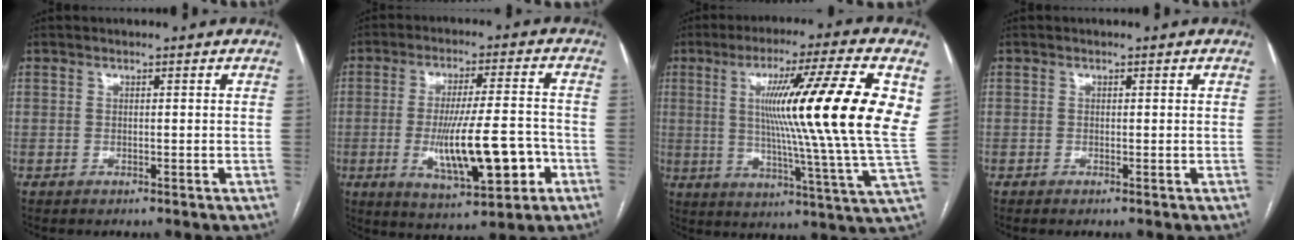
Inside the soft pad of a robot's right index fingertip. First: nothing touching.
{"total": 13.5, "force": [-3.6, 2.5, 12.8], "torque": [-0.220, -0.006, -0.048]}
{"total": 22.4, "force": [5.3, -1.6, 21.8], "torque": [-0.311, -0.004, 0.065]}
{"total": 0.0}